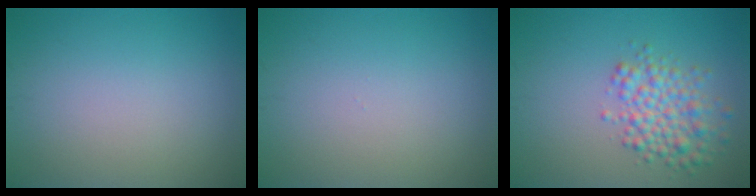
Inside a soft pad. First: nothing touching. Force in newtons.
{"total": 0.0}
{"total": 4.3, "press": 4.3, "slide": 0.2}